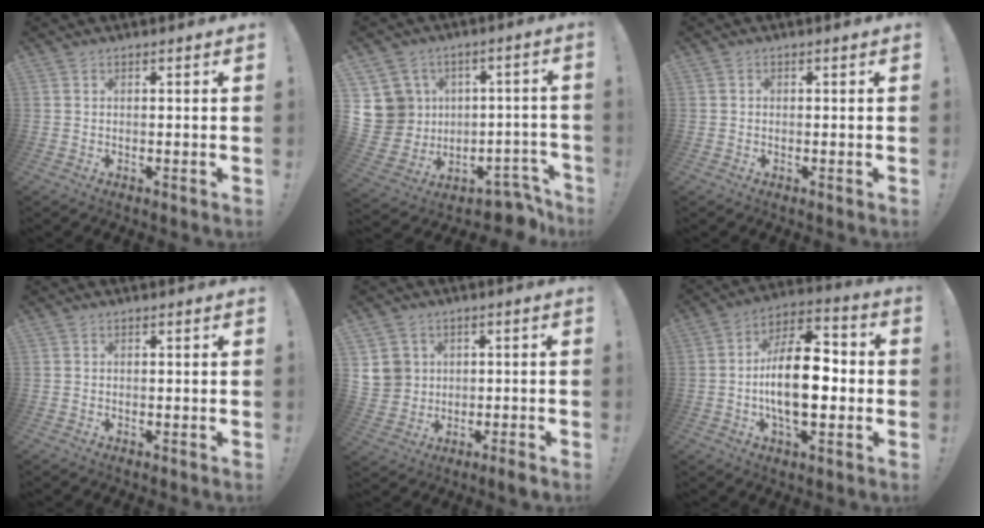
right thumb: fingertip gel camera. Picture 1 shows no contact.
{"total": 10.3, "force": [-1.7, 9.4, 3.8], "torque": [-0.066, 0.012, -0.004]}
{"total": 0.5, "force": [-0.3, 0.4, 0.2], "torque": [-0.009, 0.005, -0.005]}
{"total": 0.0}
{"total": 5.4, "force": [0.0, 5.2, 1.6], "torque": [-0.027, 0.018, 0.010]}
{"total": 18.5, "force": [-2.7, 9.0, 15.9], "torque": [-0.284, 0.010, -0.051]}